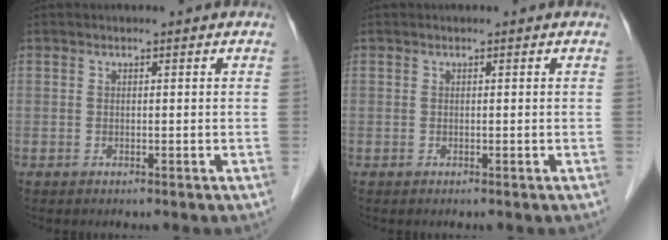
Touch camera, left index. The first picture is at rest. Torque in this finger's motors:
{"motor_torque": [-0.03, 0.03, 0.00, -0.01]}